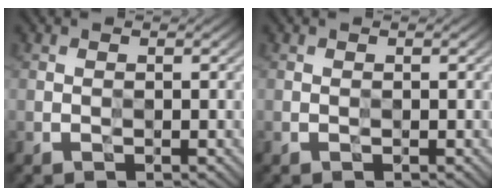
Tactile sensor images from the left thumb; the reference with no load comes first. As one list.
[{"total": 0.0}]